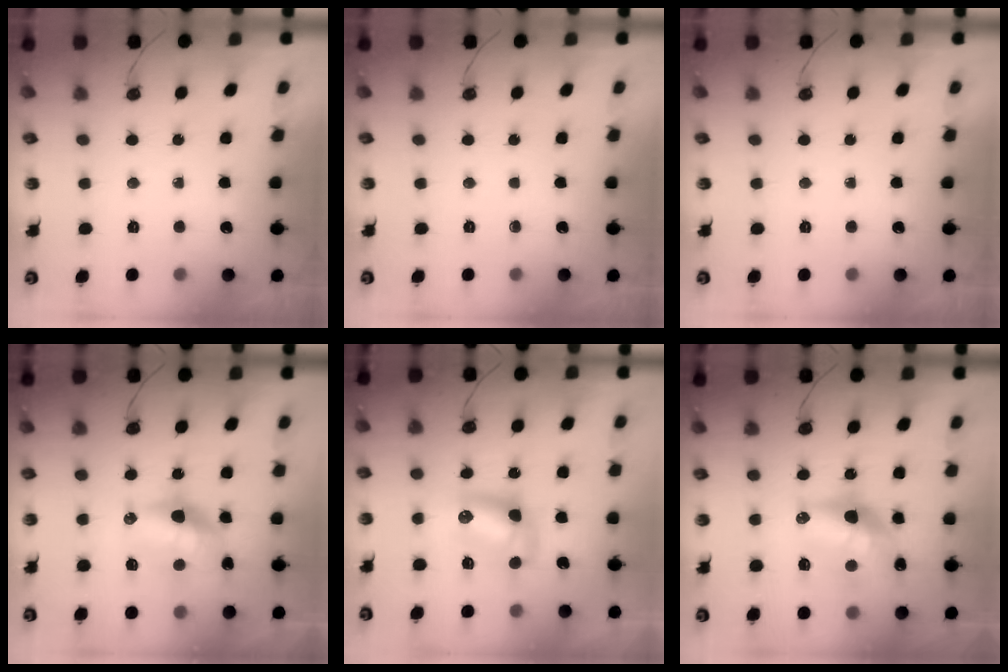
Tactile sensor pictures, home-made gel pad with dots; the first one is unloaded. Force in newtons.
{"total": 0.0}
{"total": 0.0}
{"total": 12.2, "press": 12.1, "slide": 1.2}
{"total": 8.9, "press": 8.9, "slide": 0.3}
{"total": 14.3, "press": 14.3, "slide": 0.8}